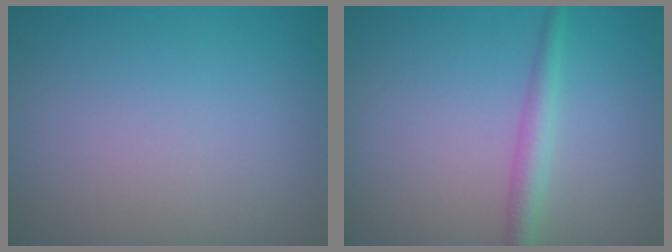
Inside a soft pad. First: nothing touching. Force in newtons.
{"total": 2.1, "press": 2.1, "slide": 0.1}